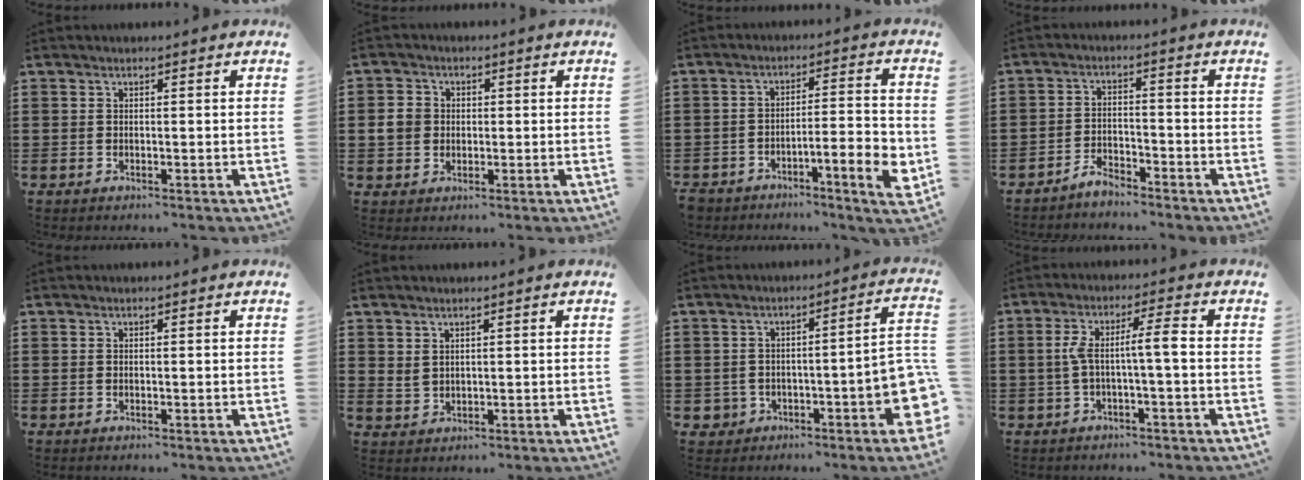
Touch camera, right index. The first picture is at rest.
{"total": 3.3, "force": [-0.1, 3.1, 1.4], "torque": [-0.045, 0.007, -0.007]}
{"total": 6.6, "force": [-4.3, 1.3, 4.9], "torque": [-0.078, 0.000, -0.075]}
{"total": 3.0, "force": [-3.0, 0.6, 0.3], "torque": [-0.014, 0.005, -0.059]}
{"total": 0.0}
{"total": 1.8, "force": [1.4, 0.9, 0.6], "torque": [-0.016, 0.002, 0.028]}
{"total": 6.4, "force": [-2.6, 2.8, 5.1], "torque": [-0.091, -0.003, -0.046]}
{"total": 5.7, "force": [-0.4, 0.6, 5.7], "torque": [-0.114, 0.002, -0.016]}